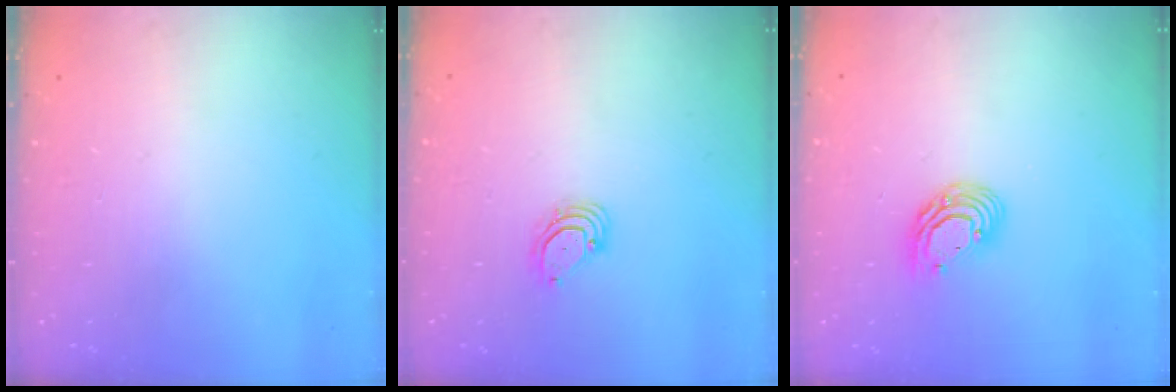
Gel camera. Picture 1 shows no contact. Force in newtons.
{"total": 3.4, "press": 3.4, "slide": 0.3}
{"total": 9.1, "press": 9.1, "slide": 1.1}